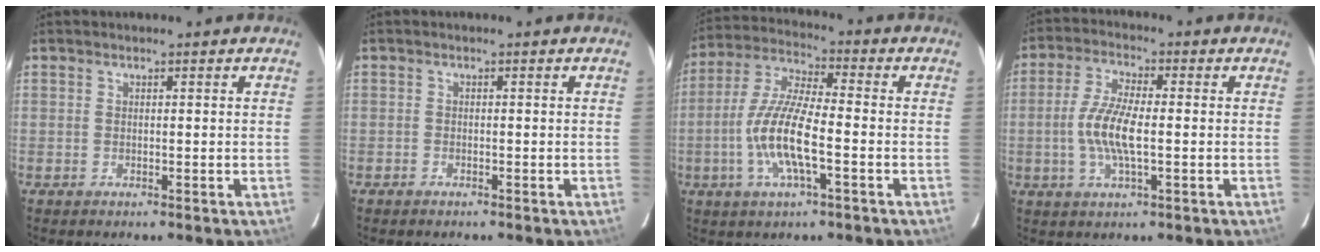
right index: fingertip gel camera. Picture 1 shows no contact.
{"total": 0.8, "force": [-0.7, 0.3, 0.0], "torque": [-0.004, 0.003, -0.014]}
{"total": 12.5, "force": [-3.5, 2.8, 11.6], "torque": [-0.244, -0.004, -0.070]}
{"total": 8.3, "force": [-1.1, 2.2, 8.0], "torque": [-0.163, 0.003, -0.024]}